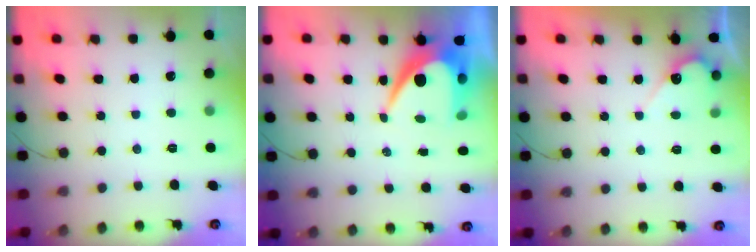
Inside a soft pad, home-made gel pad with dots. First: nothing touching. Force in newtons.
{"total": 9.8, "press": 9.7, "slide": 0.9}
{"total": 4.9, "press": 4.9, "slide": 0.3}